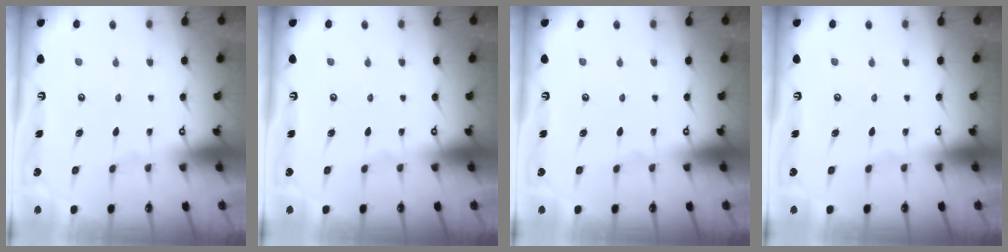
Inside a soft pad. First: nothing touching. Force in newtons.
{"total": 0.0}
{"total": 0.0}
{"total": 0.0}